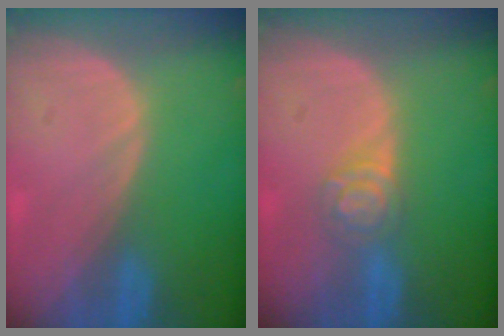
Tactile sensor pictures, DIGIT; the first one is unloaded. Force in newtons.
{"total": 4.3, "press": 3.9, "slide": 1.9}